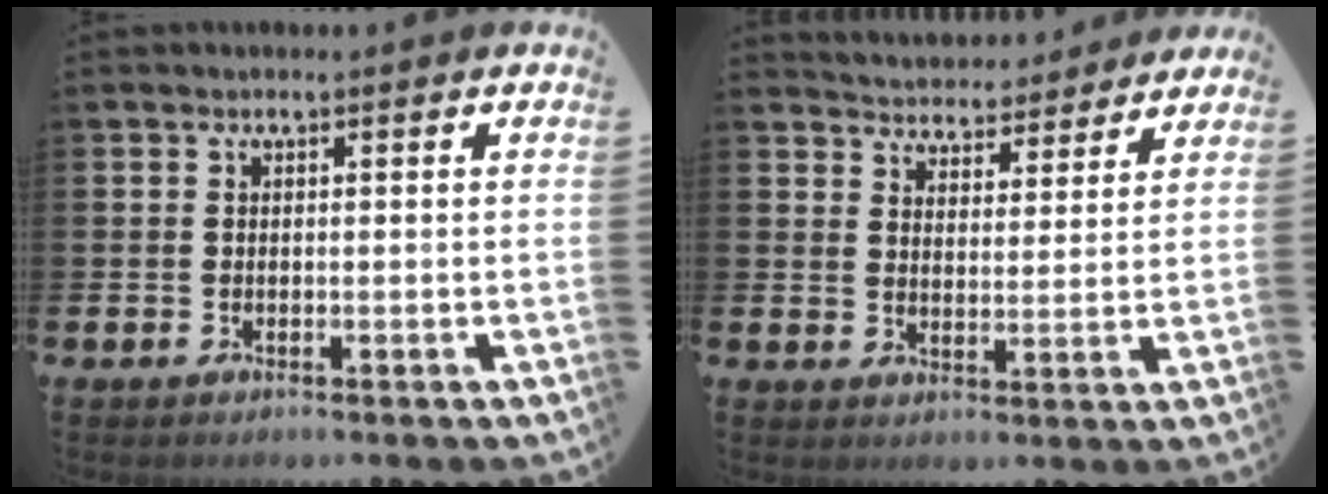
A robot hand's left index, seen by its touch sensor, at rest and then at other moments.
{"total": 4.6, "force": [4.4, 1.1, -0.4], "torque": [-0.009, -0.036, 0.077]}